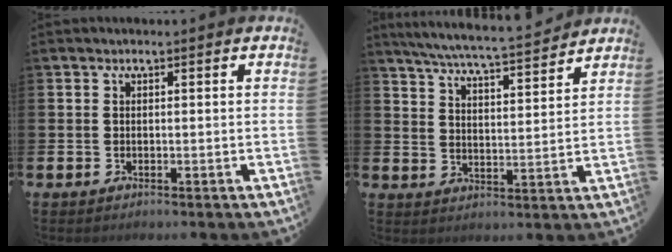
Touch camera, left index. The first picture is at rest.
{"total": 6.3, "force": [6.1, -0.2, 1.8], "torque": [-0.061, -0.043, 0.106]}